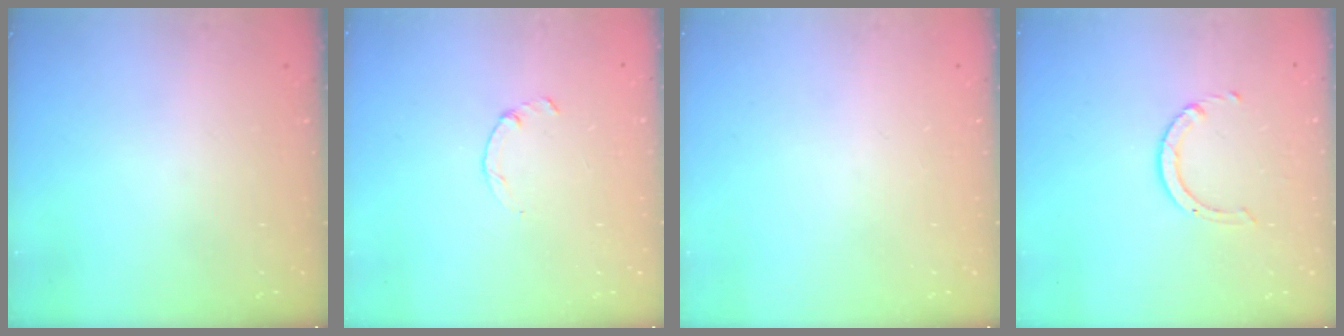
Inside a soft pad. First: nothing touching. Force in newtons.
{"total": 1.5, "press": 1.4, "slide": 0.3}
{"total": 0.0}
{"total": 2.5, "press": 2.4, "slide": 0.3}